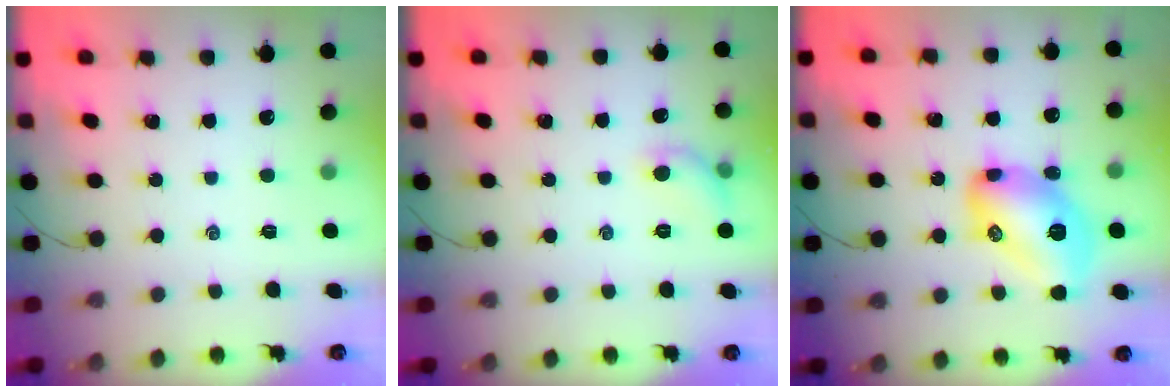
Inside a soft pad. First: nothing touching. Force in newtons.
{"total": 6.1, "press": 5.9, "slide": 1.3}
{"total": 16.2, "press": 16.2, "slide": 0.6}